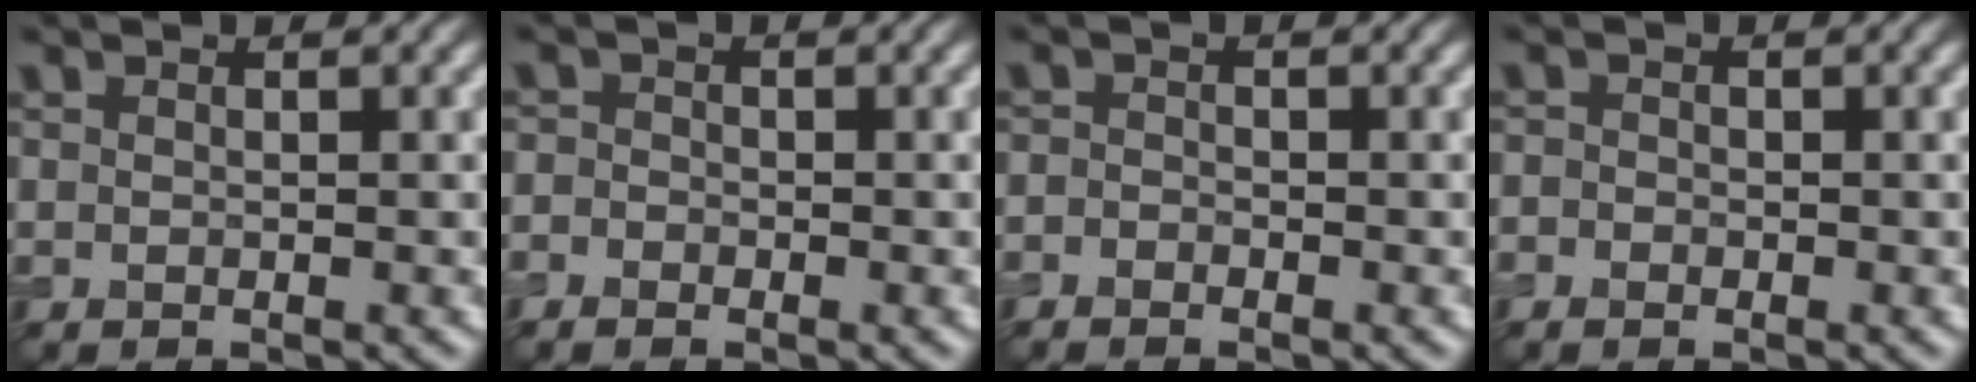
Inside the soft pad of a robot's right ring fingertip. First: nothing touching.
{"total": 1.5, "force": [-0.9, 1.2, 0.5], "torque": [0.001, 0.003, -0.021]}
{"total": 1.2, "force": [-1.0, 0.7, 0.3], "torque": [-0.001, 0.000, -0.023]}
{"total": 1.2, "force": [-0.6, 0.9, 0.4], "torque": [-0.002, -0.002, -0.015]}